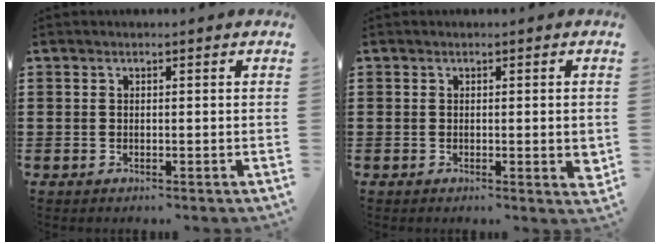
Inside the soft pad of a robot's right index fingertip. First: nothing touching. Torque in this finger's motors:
{"motor_torque": [0.13, 0.49, 0.04, 0.02]}